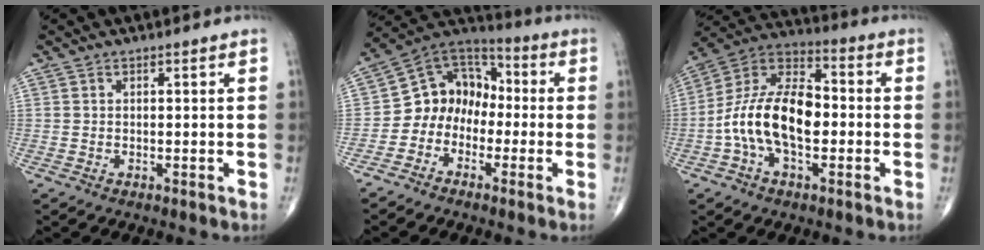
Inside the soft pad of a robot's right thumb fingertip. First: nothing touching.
{"total": 10.7, "force": [-2.7, 8.9, 5.3], "torque": [-0.054, 0.068, -0.068]}
{"total": 16.5, "force": [-2.4, 9.1, 13.6], "torque": [-0.247, 0.040, -0.052]}